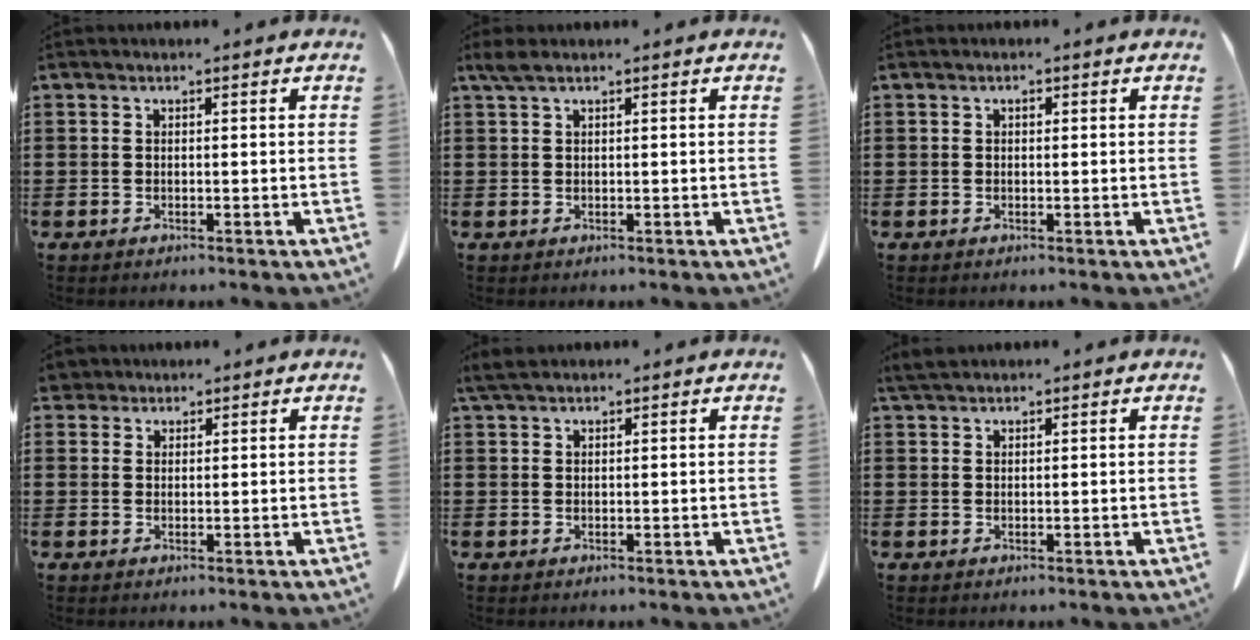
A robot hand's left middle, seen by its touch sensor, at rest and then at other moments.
{"total": 1.5, "force": [0.9, 0.2, 1.2], "torque": [-0.027, -0.001, 0.018]}
{"total": 0.6, "force": [0.2, 0.4, 0.5], "torque": [-0.011, 0.001, 0.004]}
{"total": 2.4, "force": [2.1, 1.0, 0.3], "torque": [-0.016, 0.004, 0.043]}
{"total": 2.1, "force": [1.7, 0.4, 1.1], "torque": [-0.029, 0.001, 0.034]}
{"total": 2.1, "force": [1.8, 0.4, 1.0], "torque": [-0.025, 0.001, 0.035]}